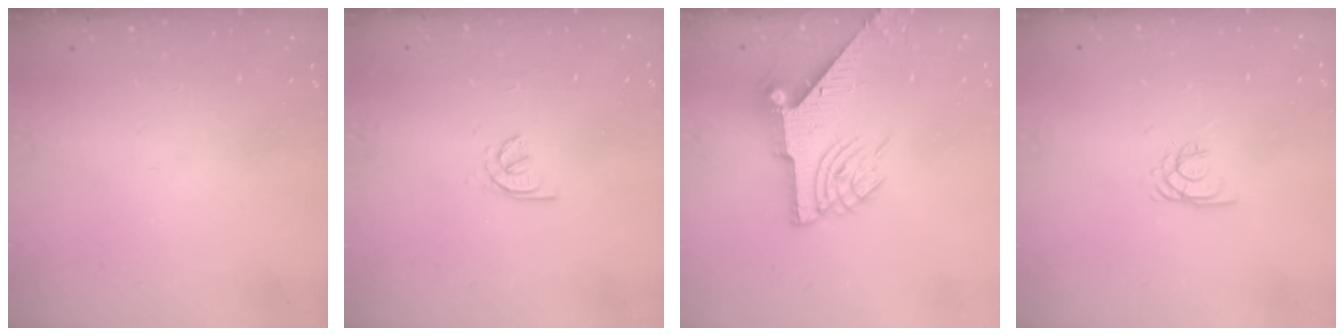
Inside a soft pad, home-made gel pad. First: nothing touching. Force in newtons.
{"total": 2.1, "press": 2.1, "slide": 0.6}
{"total": 9.2, "press": 9.2, "slide": 0.7}
{"total": 2.1, "press": 2.1, "slide": 0.4}